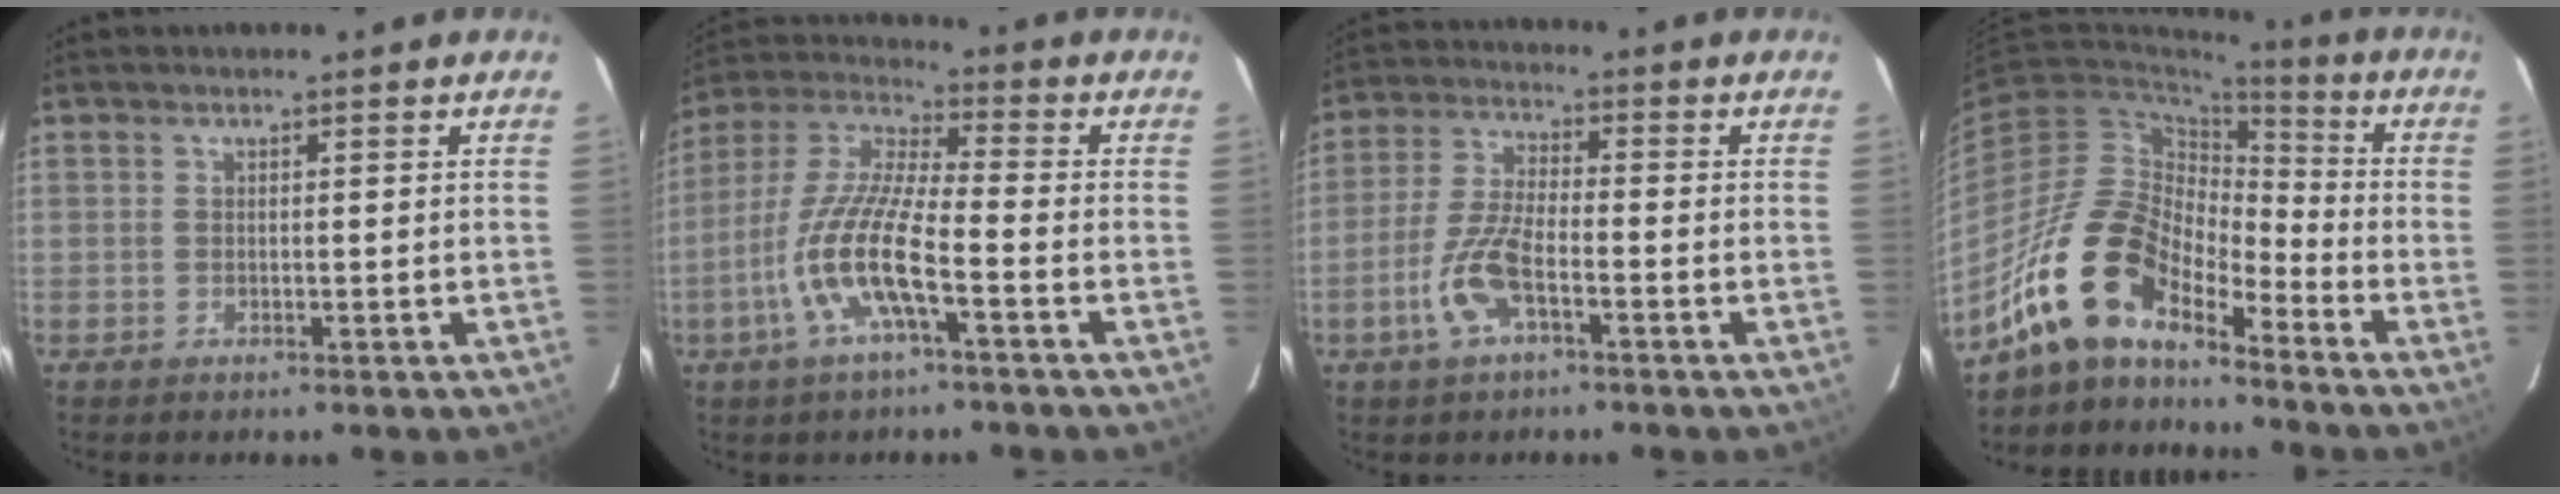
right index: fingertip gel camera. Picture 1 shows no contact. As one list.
[{"total": 13.0, "force": [-5.2, 2.3, 11.8], "torque": [-0.247, -0.004, -0.105]}, {"total": 8.8, "force": [-3.9, 2.9, 7.4], "torque": [-0.161, 0.000, -0.077]}, {"total": 14.1, "force": [-11.1, 5.5, 6.8], "torque": [-0.122, 0.014, -0.224]}]